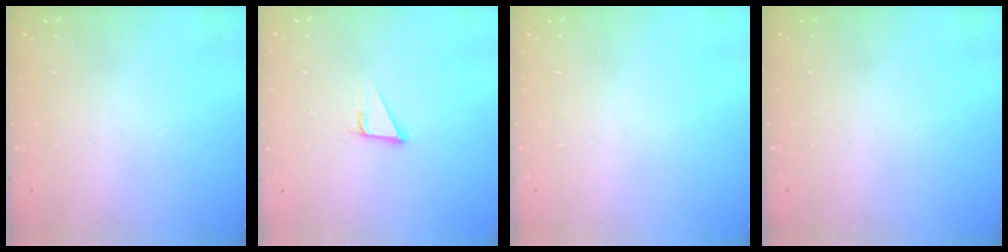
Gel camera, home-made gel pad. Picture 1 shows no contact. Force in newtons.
{"total": 2.8, "press": 2.8, "slide": 0.2}
{"total": 0.0}
{"total": 0.0}